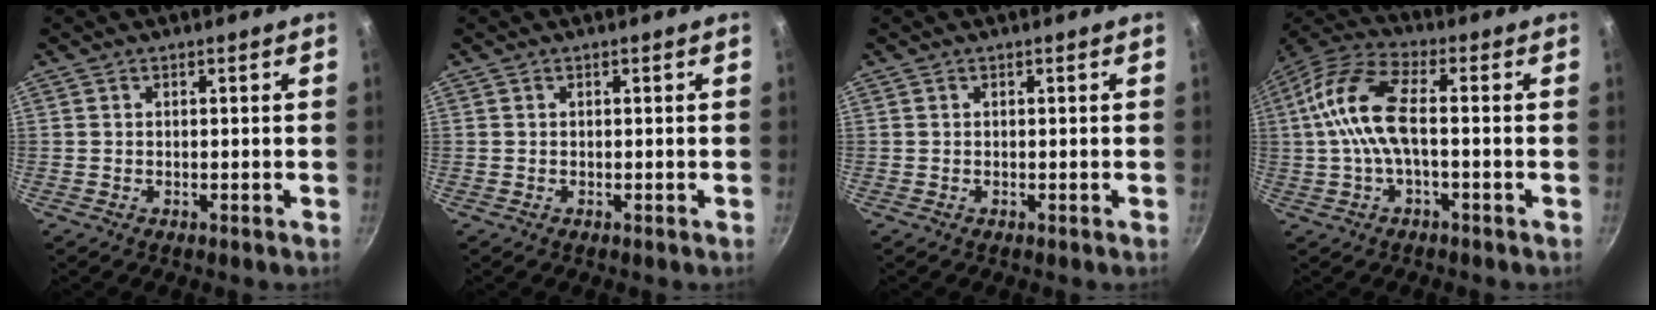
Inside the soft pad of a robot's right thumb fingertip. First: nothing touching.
{"total": 0.0}
{"total": 0.0}
{"total": 12.1, "force": [-0.5, 5.1, 11.0], "torque": [-0.234, 0.030, -0.024]}